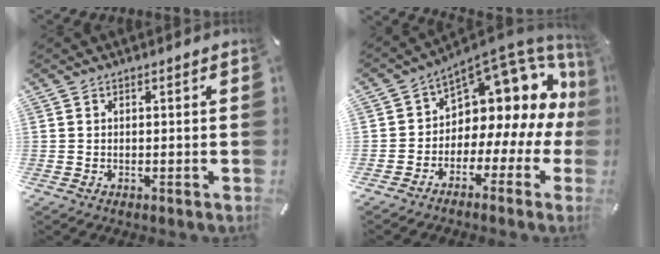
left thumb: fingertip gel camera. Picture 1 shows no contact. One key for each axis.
{"total": 10.5, "fx": 6.3, "fy": 7.1, "fz": 4.4, "tx": -0.054, "ty": -0.088, "tz": 0.104}